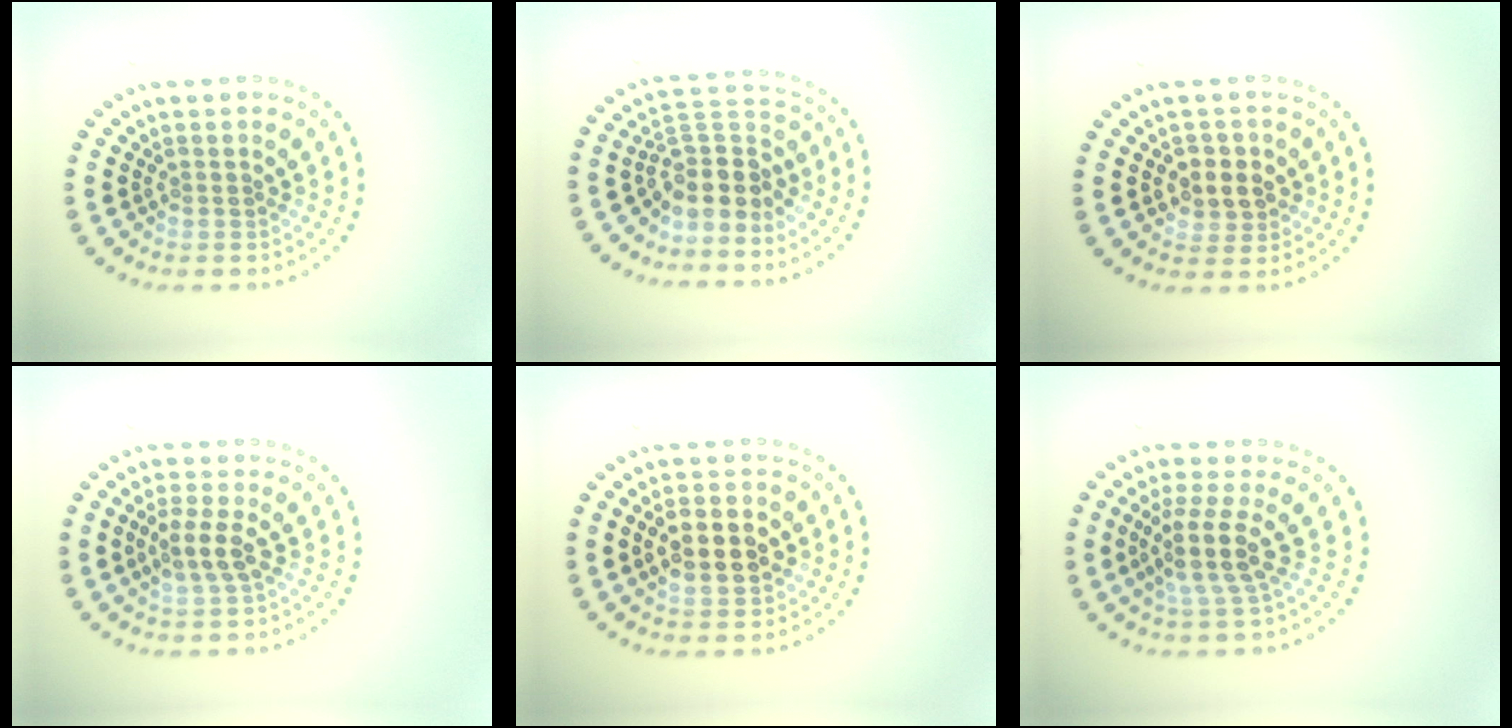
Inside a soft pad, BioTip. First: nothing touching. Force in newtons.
{"total": 4.0, "press": 3.1, "slide": 2.6}
{"total": 2.7, "press": 2.6, "slide": 0.7}
{"total": 2.7, "press": 2.5, "slide": 1.0}
{"total": 4.6, "press": 4.6, "slide": 0.2}
{"total": 3.8, "press": 2.9, "slide": 2.4}